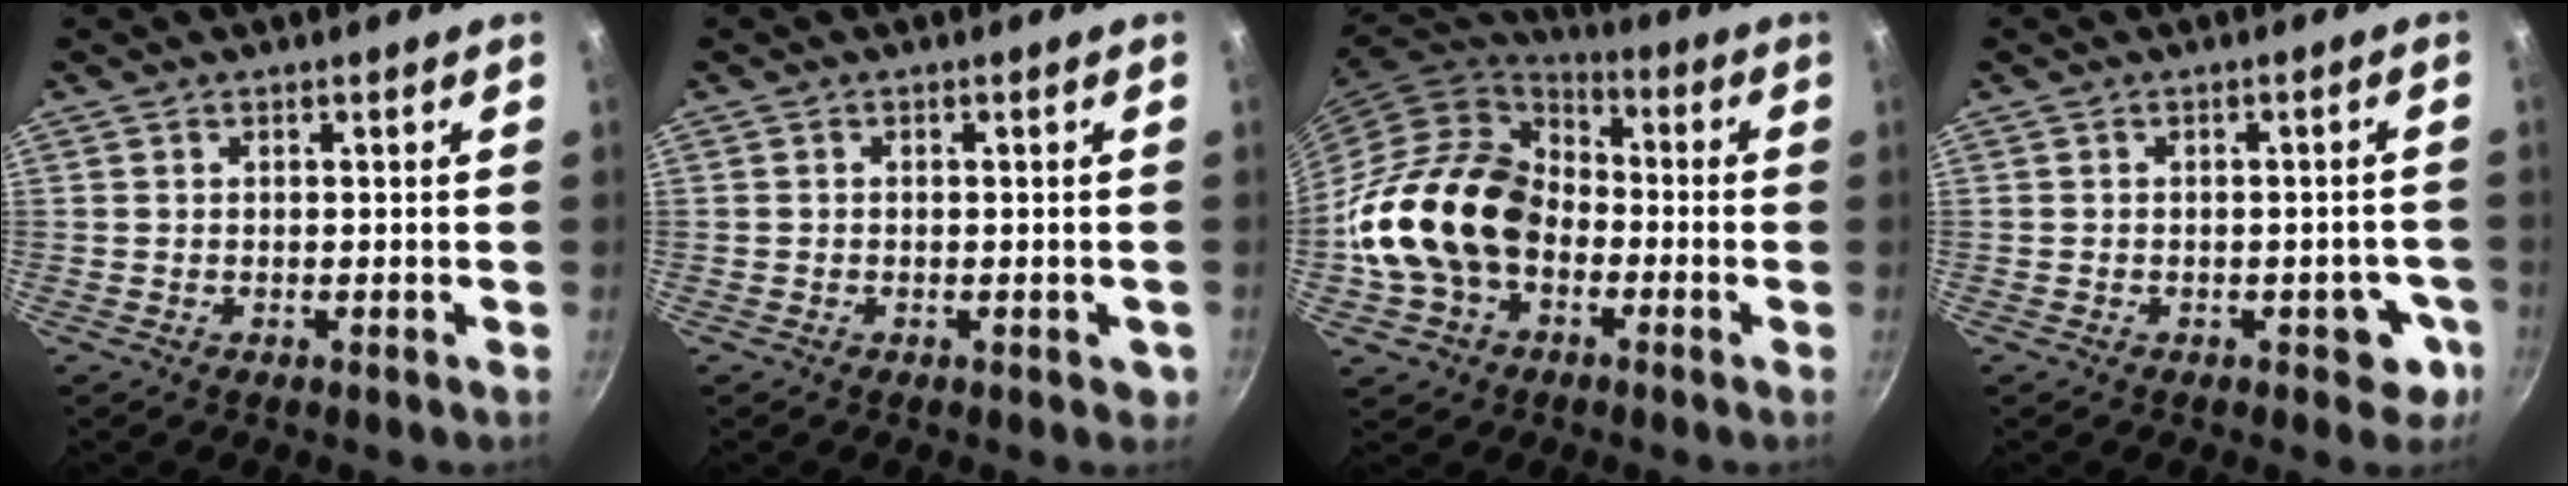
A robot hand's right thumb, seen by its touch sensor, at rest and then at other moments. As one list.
[{"total": 2.2, "force": [-0.7, 1.3, 1.5], "torque": [-0.013, 0.002, -0.009]}, {"total": 19.7, "force": [-3.8, 14.6, 12.7], "torque": [-0.208, 0.047, -0.083]}, {"total": 4.7, "force": [-1.9, 3.0, 3.0], "torque": [-0.005, 0.019, -0.015]}]